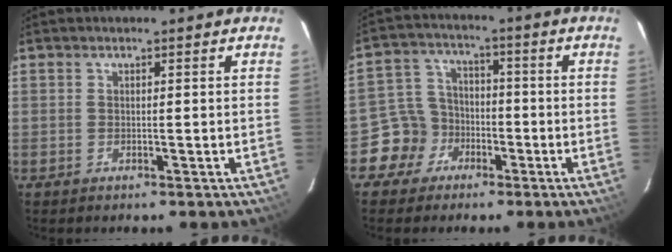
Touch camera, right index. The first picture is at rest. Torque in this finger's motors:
{"motor_torque": [0.10, -0.06, -0.67, -0.21]}